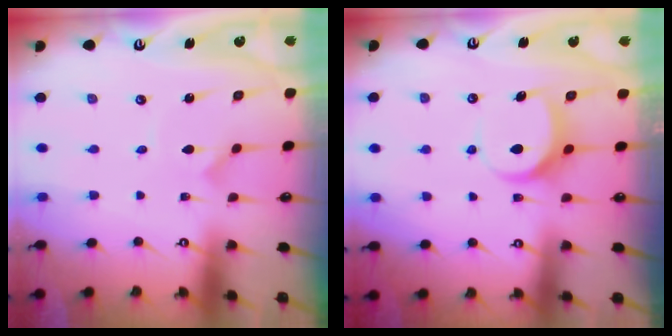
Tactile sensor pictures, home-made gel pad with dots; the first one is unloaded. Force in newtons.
{"total": 6.9, "press": 6.9, "slide": 0.9}